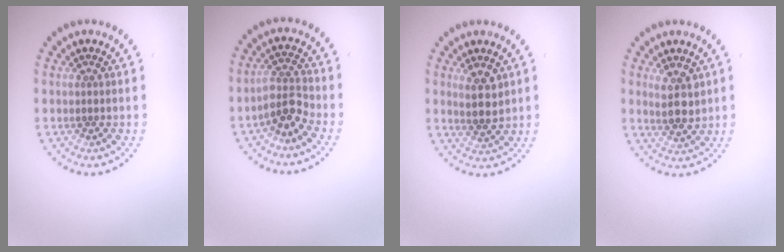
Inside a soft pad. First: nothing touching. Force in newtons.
{"total": 2.8, "press": 2.4, "slide": 1.4}
{"total": 2.6, "press": 2.3, "slide": 1.1}
{"total": 2.8, "press": 2.6, "slide": 1.2}